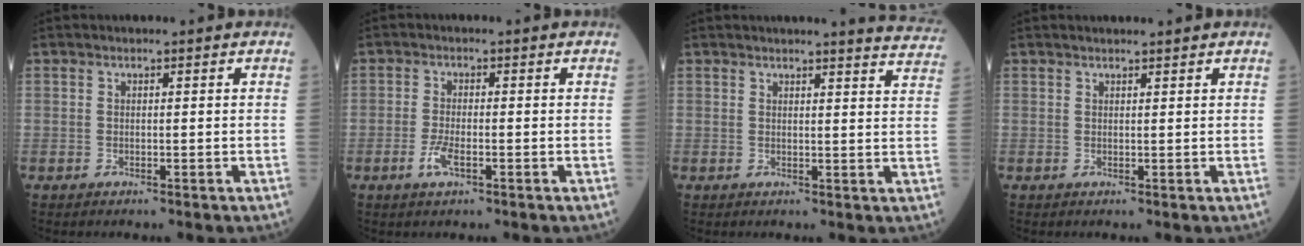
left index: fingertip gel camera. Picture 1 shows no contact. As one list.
[{"total": 3.0, "force": [-1.4, 0.9, 2.6], "torque": [-0.061, -0.004, -0.027]}, {"total": 8.4, "force": [8.2, 0.0, 1.6], "torque": [-0.007, -0.043, 0.064]}, {"total": 2.6, "force": [2.5, 0.0, 0.9], "torque": [-0.010, 0.014, 0.033]}]